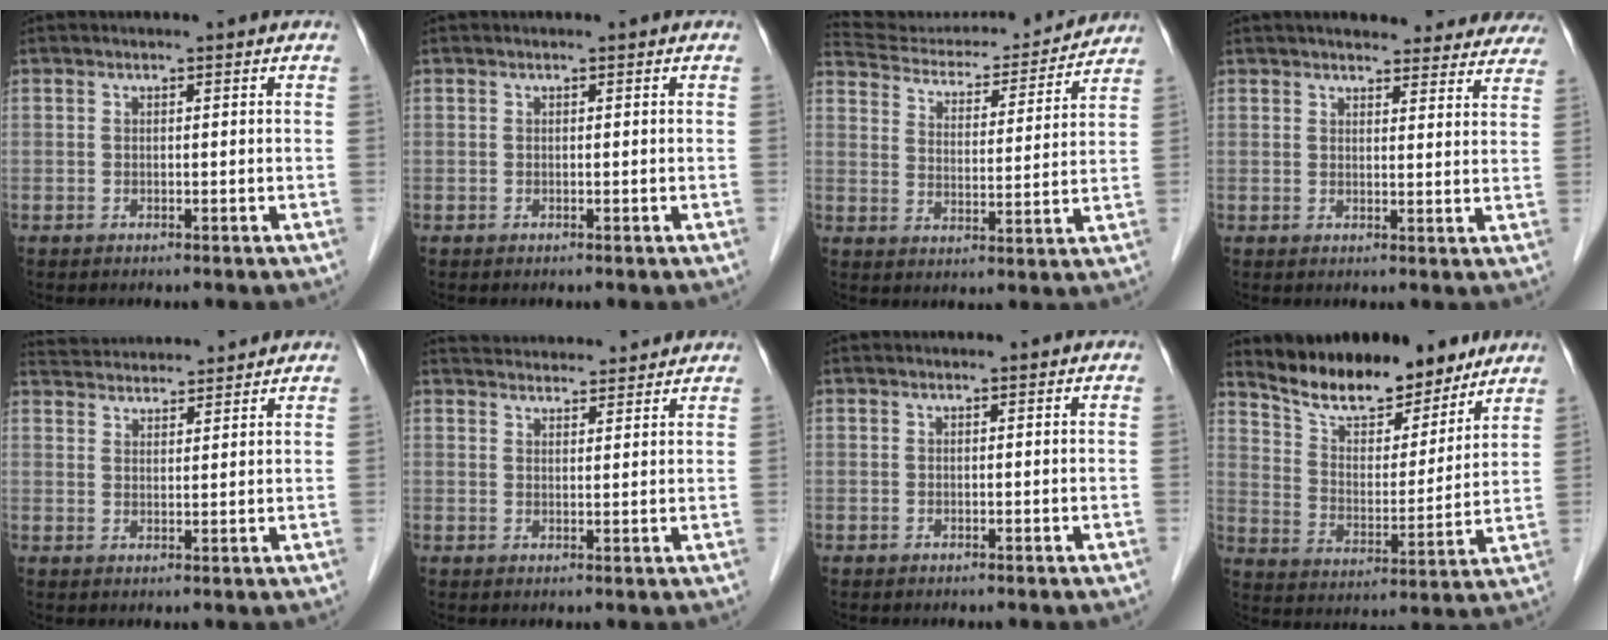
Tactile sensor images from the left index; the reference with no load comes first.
{"total": 0.0}
{"total": 19.2, "force": [18.4, 3.2, 4.2], "torque": [-0.063, -0.006, 0.259]}
{"total": 19.0, "force": [17.4, 4.8, 5.9], "torque": [-0.055, -0.001, 0.194]}
{"total": 9.8, "force": [9.5, 1.2, 2.1], "torque": [-0.041, 0.034, 0.147]}
{"total": 10.3, "force": [9.9, 1.6, 2.2], "torque": [-0.029, 0.028, 0.133]}
{"total": 0.0}
{"total": 14.4, "force": [12.4, 4.7, 5.7], "torque": [-0.086, -0.004, 0.208]}